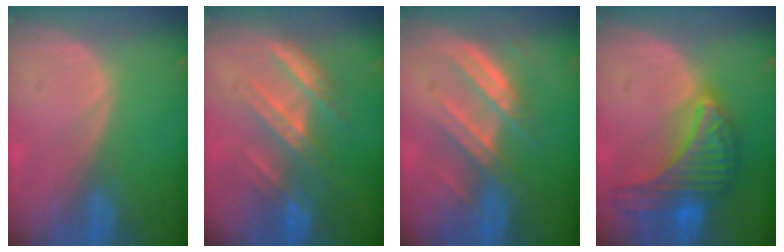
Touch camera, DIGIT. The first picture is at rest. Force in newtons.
{"total": 7.1, "press": 6.7, "slide": 2.5}
{"total": 7.0, "press": 6.9, "slide": 1.1}
{"total": 10.0, "press": 10.0, "slide": 0.5}